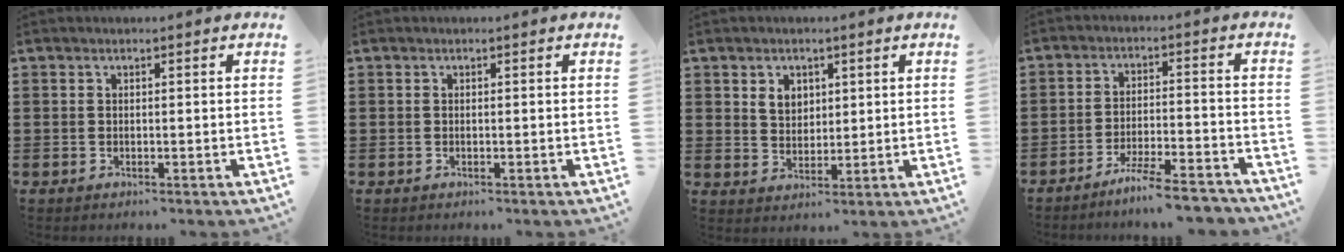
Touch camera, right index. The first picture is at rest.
{"total": 0.0}
{"total": 3.5, "force": [1.6, 2.6, 1.5], "torque": [-0.040, 0.010, 0.029]}
{"total": 6.6, "force": [-5.8, -0.1, 3.2], "torque": [-0.056, -0.008, -0.107]}